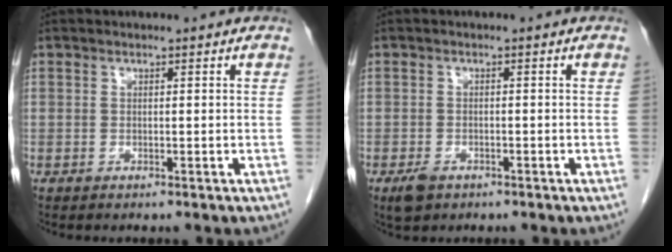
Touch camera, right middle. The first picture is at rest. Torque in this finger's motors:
{"motor_torque": [0.42, -0.28, 0.15, 0.04]}